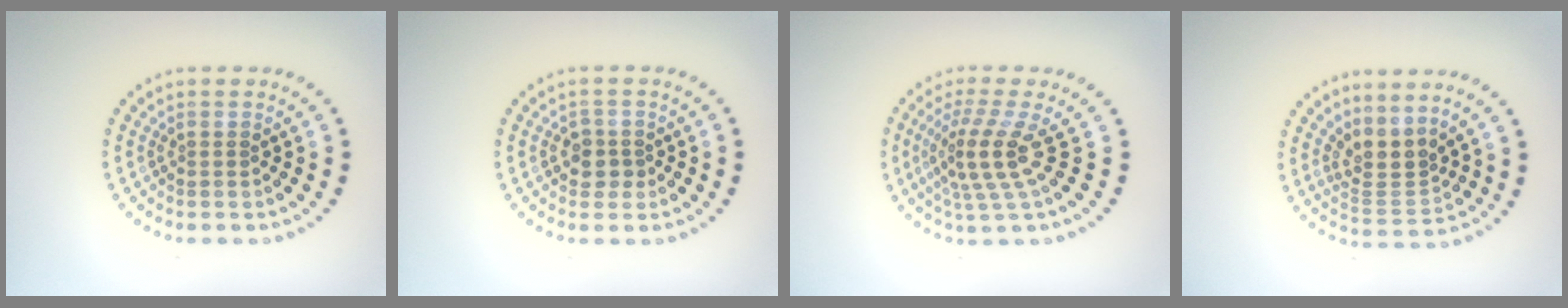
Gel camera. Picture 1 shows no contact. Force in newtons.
{"total": 1.9, "press": 1.7, "slide": 0.6}
{"total": 4.1, "press": 2.7, "slide": 3.1}
{"total": 3.0, "press": 2.0, "slide": 2.2}